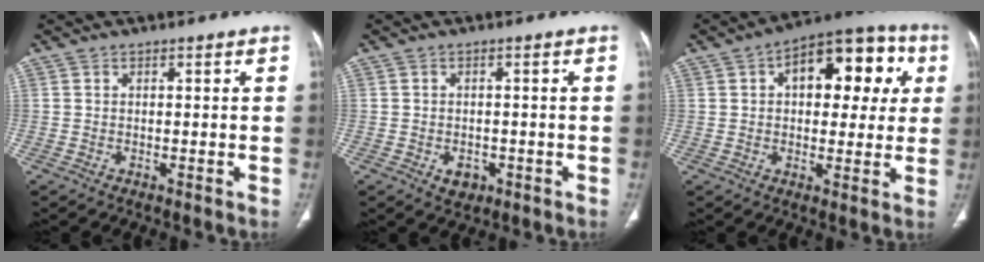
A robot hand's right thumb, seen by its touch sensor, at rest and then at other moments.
{"total": 2.9, "force": [-1.2, 2.1, 1.6], "torque": [-0.011, 0.002, -0.010]}
{"total": 17.1, "force": [4.7, 9.5, 13.4], "torque": [-0.129, 0.026, 0.059]}